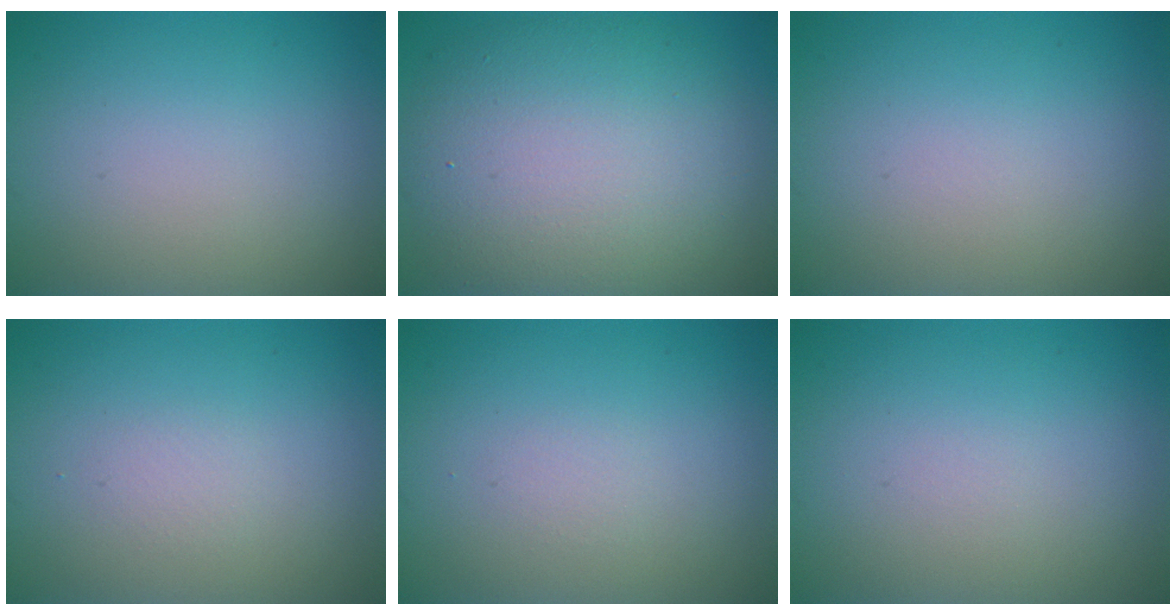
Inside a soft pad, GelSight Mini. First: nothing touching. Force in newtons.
{"total": 10.8, "press": 10.8, "slide": 0.9}
{"total": 0.0}
{"total": 0.7, "press": 0.7, "slide": 0.0}
{"total": 0.6, "press": 0.6, "slide": 0.0}
{"total": 0.0}